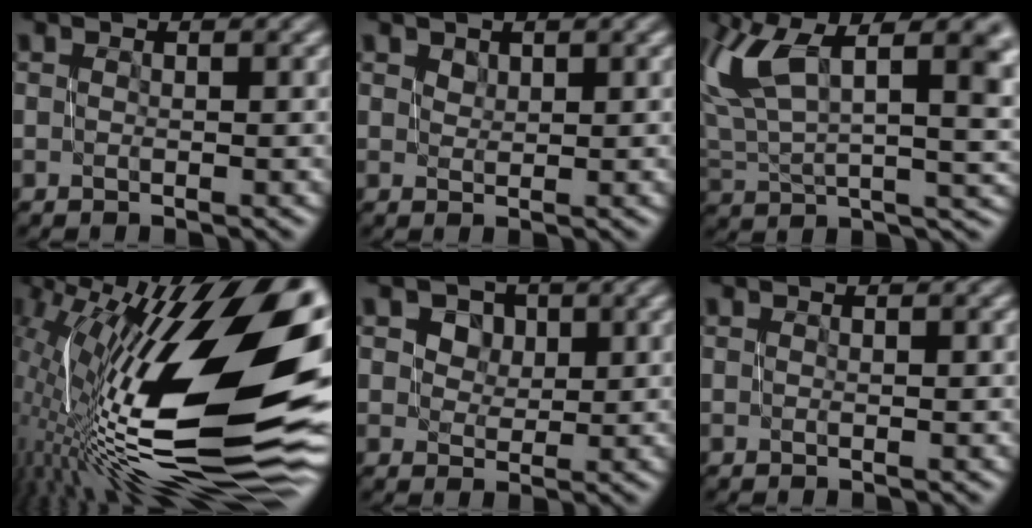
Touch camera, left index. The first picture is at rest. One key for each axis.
{"total": 1.1, "fx": 0.9, "fy": 0.5, "fz": -0.2, "tx": 0.002, "ty": 0.005, "tz": 0.019}
{"total": 12.7, "fx": 5.8, "fy": 5.8, "fz": 9.7, "tx": -0.202, "ty": 0.022, "tz": 0.115}
{"total": 19.0, "fx": 1.5, "fy": 7.1, "fz": 17.6, "tx": -0.300, "ty": 0.009, "tz": 0.003}
{"total": 3.5, "fx": 2.0, "fy": 2.5, "fz": 1.2, "tx": -0.019, "ty": 0.012, "tz": 0.019}
{"total": 0.0}